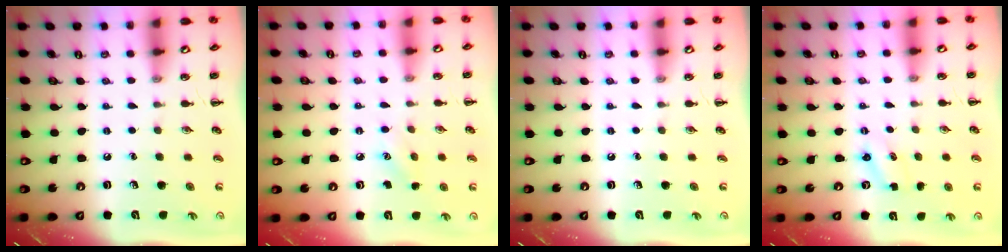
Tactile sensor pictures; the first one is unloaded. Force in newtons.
{"total": 4.8, "press": 4.6, "slide": 1.3}
{"total": 0.0}
{"total": 2.3, "press": 2.2, "slide": 0.7}